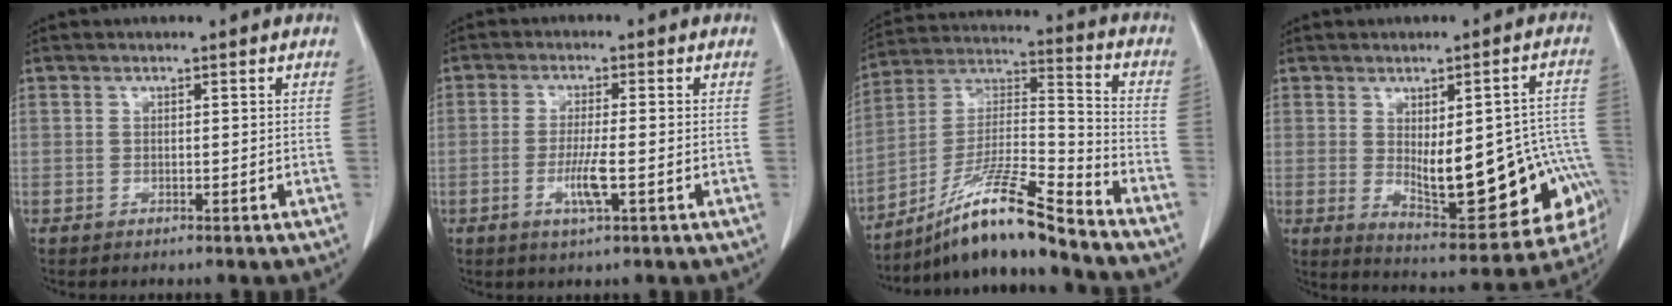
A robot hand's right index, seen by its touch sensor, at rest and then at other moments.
{"total": 4.6, "force": [-1.4, 0.2, 4.3], "torque": [-0.086, -0.008, -0.026]}
{"total": 14.7, "force": [-11.9, -0.6, 8.6], "torque": [-0.158, 0.009, -0.215]}
{"total": 19.6, "force": [-3.4, 6.6, 18.1], "torque": [-0.163, 0.024, -0.015]}